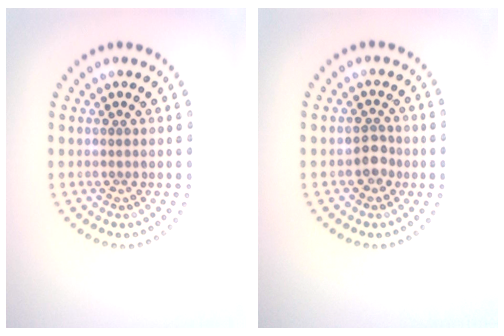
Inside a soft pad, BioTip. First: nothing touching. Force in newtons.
{"total": 2.0, "press": 1.8, "slide": 0.8}